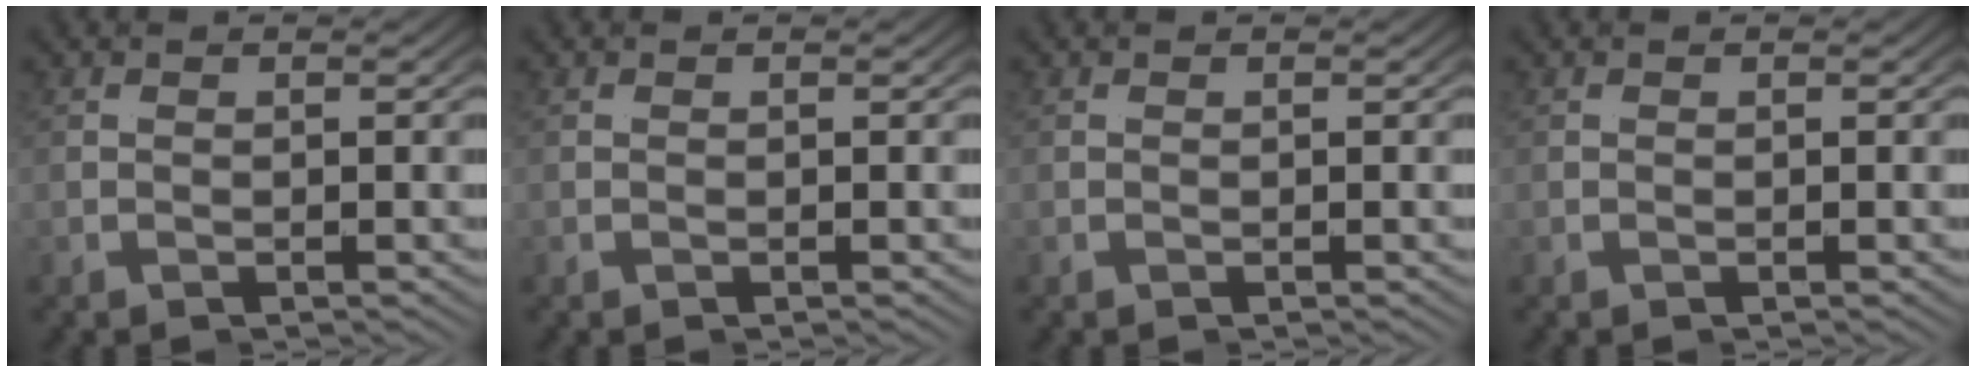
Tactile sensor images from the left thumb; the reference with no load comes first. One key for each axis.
{"total": 0.0}
{"total": 0.0}
{"total": 0.0}